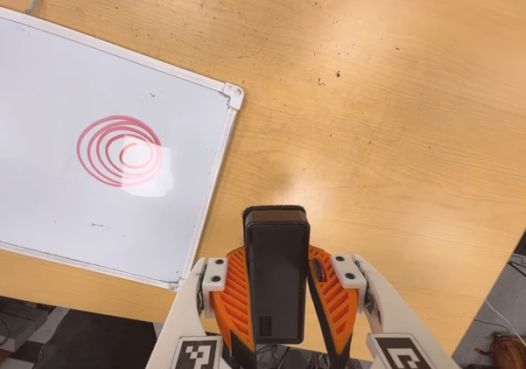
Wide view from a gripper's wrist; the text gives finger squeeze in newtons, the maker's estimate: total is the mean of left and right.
{"total": 8.0, "left": 6.3, "right": 9.6}